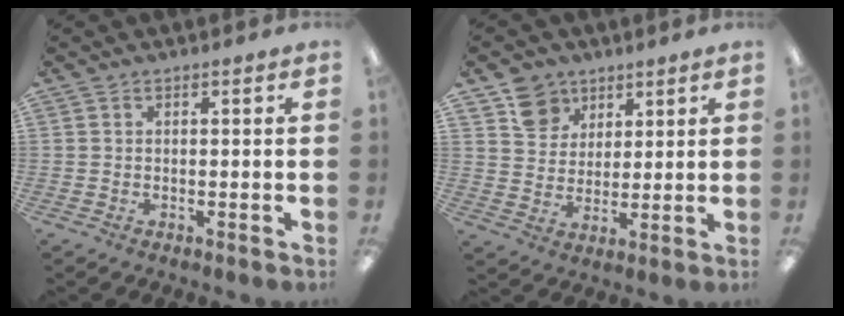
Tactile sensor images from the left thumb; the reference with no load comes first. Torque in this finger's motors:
{"motor_torque": [0.63, 0.50, 0.51, -0.41, -0.01]}